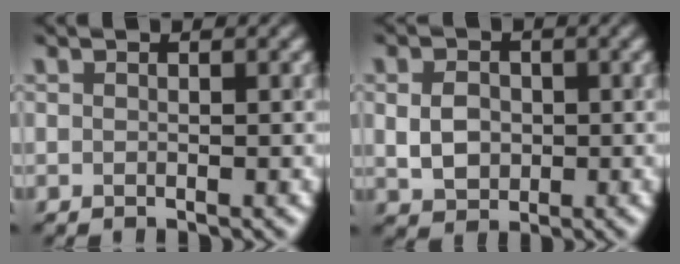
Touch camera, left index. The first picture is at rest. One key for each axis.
{"total": 3.2, "fx": 0.0, "fy": 2.5, "fz": 2.0, "tx": -0.043, "ty": -0.001, "tz": -0.002}